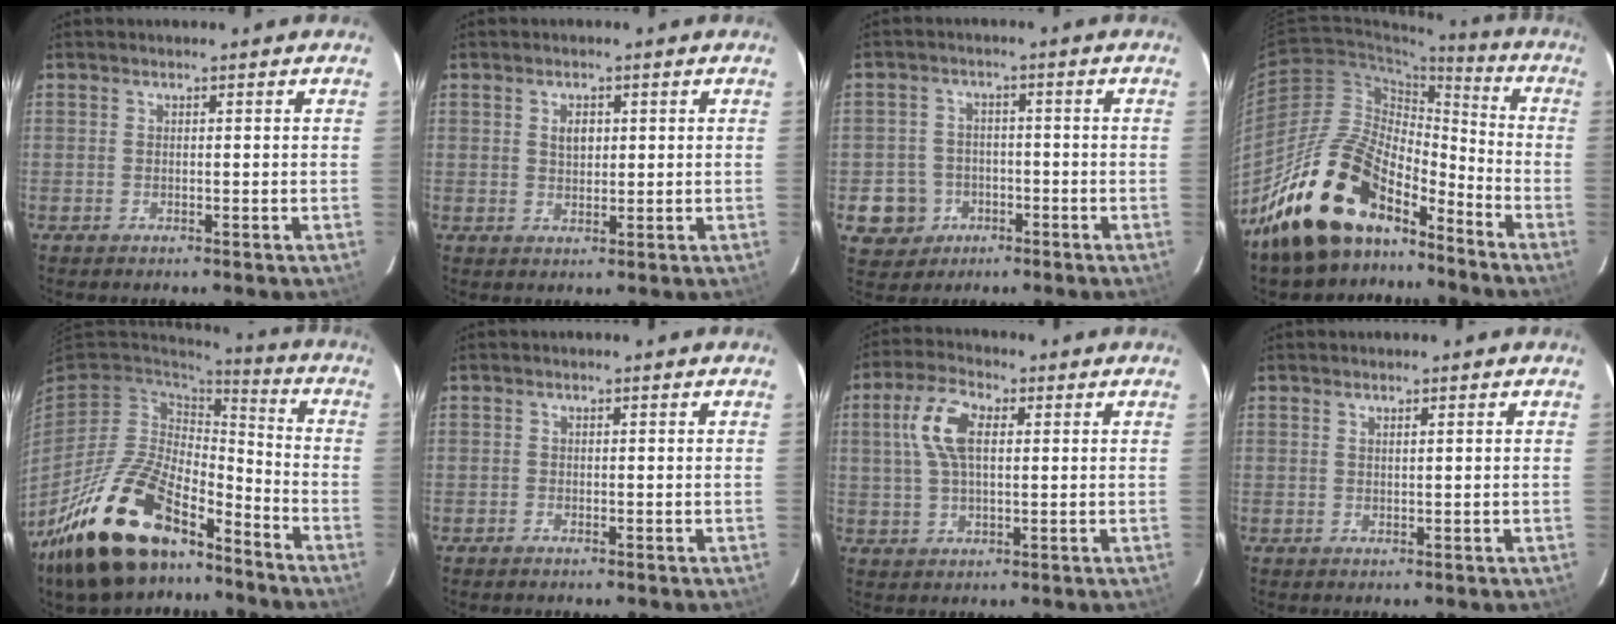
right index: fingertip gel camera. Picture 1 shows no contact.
{"total": 2.8, "force": [0.7, 1.9, 1.9], "torque": [-0.031, 0.005, 0.013]}
{"total": 7.1, "force": [-2.6, 6.6, 1.0], "torque": [-0.040, 0.022, -0.033]}
{"total": 18.9, "force": [-14.4, 8.2, 9.3], "torque": [-0.176, 0.015, -0.249]}
{"total": 23.4, "force": [-16.1, 9.8, 13.9], "torque": [-0.286, -0.019, -0.275]}
{"total": 0.0}
{"total": 8.4, "force": [2.0, 3.9, 7.1], "torque": [-0.146, 0.019, 0.040]}
{"total": 0.7, "force": [0.5, -0.1, 0.5], "torque": [-0.007, -0.001, 0.009]}